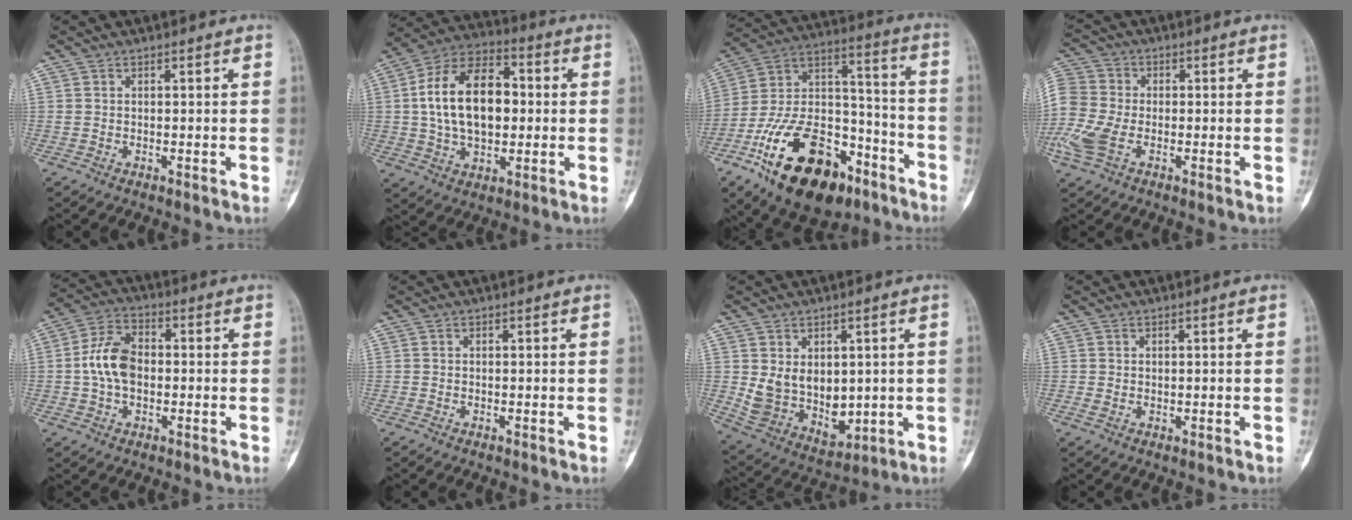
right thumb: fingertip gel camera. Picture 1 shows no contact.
{"total": 18.1, "force": [1.3, 11.0, 14.3], "torque": [-0.231, 0.023, 0.020]}
{"total": 26.7, "force": [-14.7, 14.3, 17.0], "torque": [-0.313, 0.076, -0.248]}
{"total": 11.1, "force": [-2.8, 7.6, 7.6], "torque": [-0.200, 0.006, -0.060]}
{"total": 9.1, "force": [-0.4, 5.9, 6.9], "torque": [-0.126, 0.022, -0.015]}
{"total": 0.0}
{"total": 11.5, "force": [1.4, 8.4, 7.7], "torque": [-0.101, -0.021, 0.059]}
{"total": 0.9, "force": [0.2, 0.7, 0.5], "torque": [-0.010, 0.003, 0.008]}